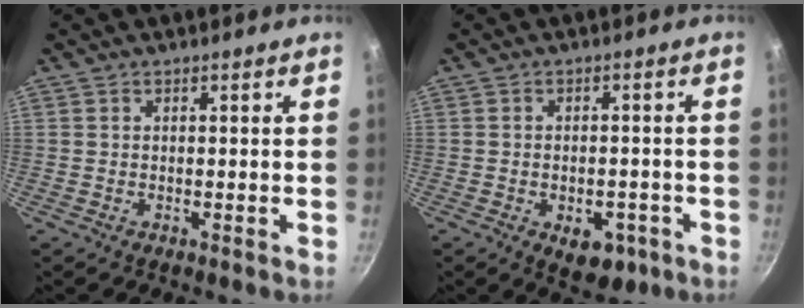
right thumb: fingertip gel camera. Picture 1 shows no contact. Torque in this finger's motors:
{"motor_torque": [-0.21, 0.19, -0.17, 0.17, 0.15]}